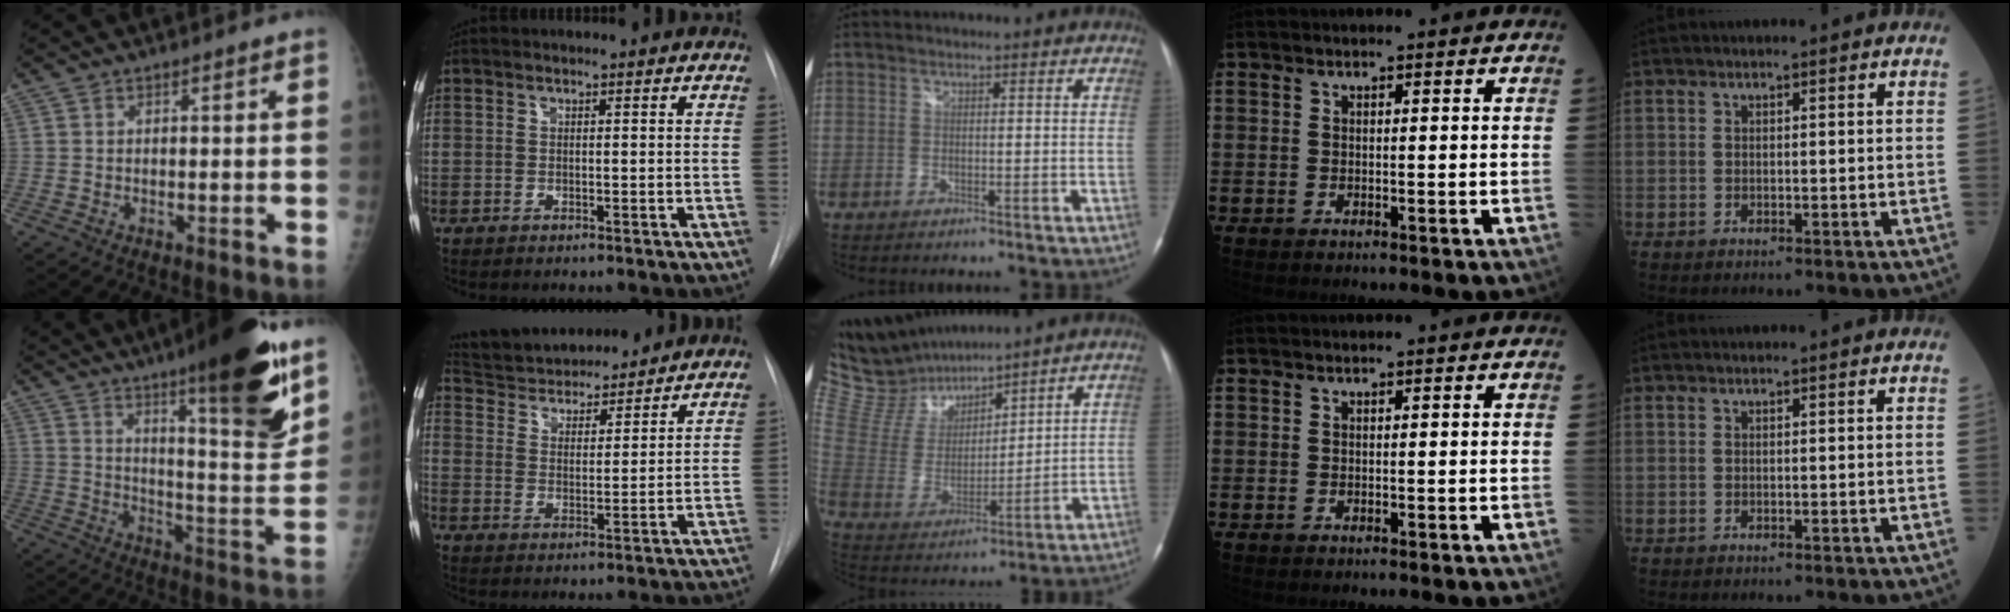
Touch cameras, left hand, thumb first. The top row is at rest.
{"thumb": {"total": 21.6, "force": [13.3, 3.8, 16.6], "torque": [-0.211, -0.077, 0.202]}, "index": {"total": 14.6, "force": [13.5, 3.5, 4.3], "torque": [-0.073, 0.017, 0.220]}, "middle": {"total": 13.0, "force": [12.4, 2.7, 2.8], "torque": [-0.080, 0.011, 0.259]}}